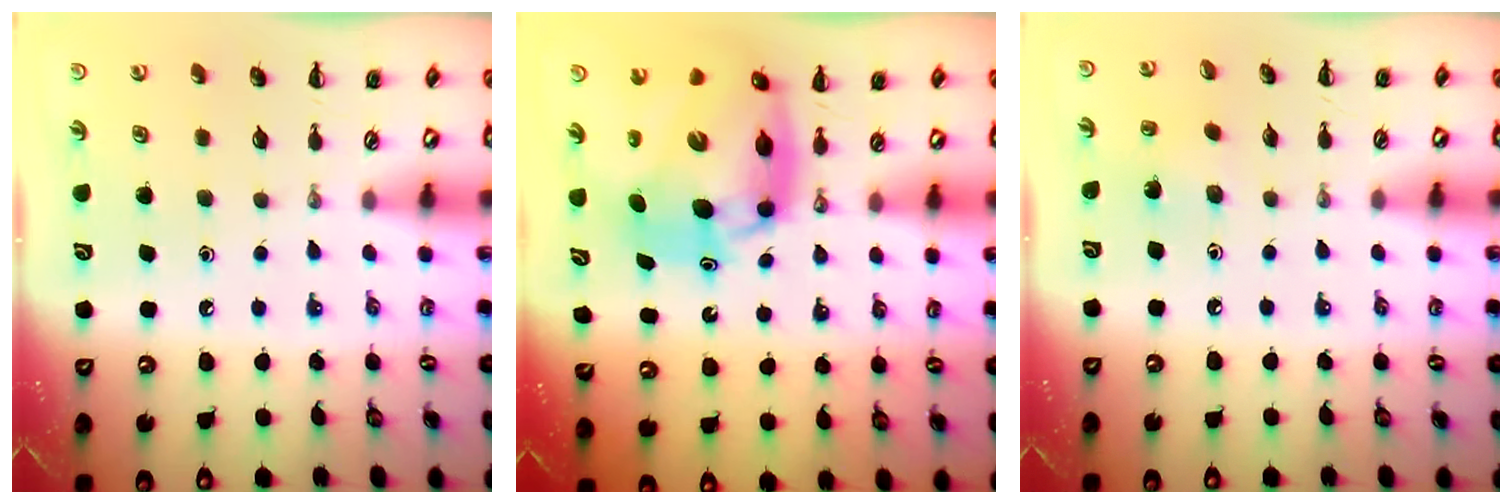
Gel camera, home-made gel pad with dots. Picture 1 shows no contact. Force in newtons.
{"total": 13.5, "press": 13.1, "slide": 3.5}
{"total": 2.6, "press": 2.5, "slide": 0.8}